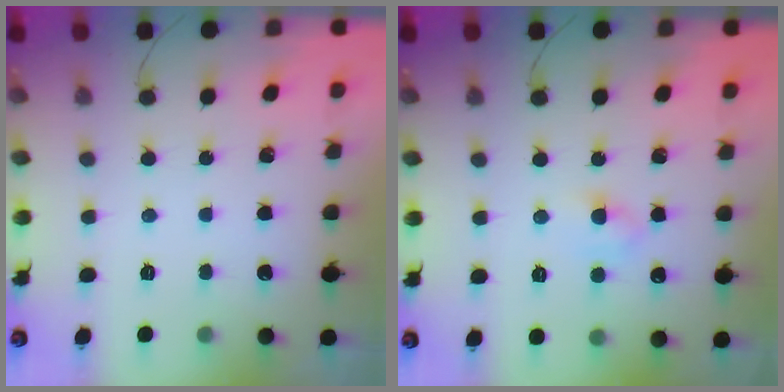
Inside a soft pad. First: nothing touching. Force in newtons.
{"total": 3.9, "press": 3.7, "slide": 1.3}